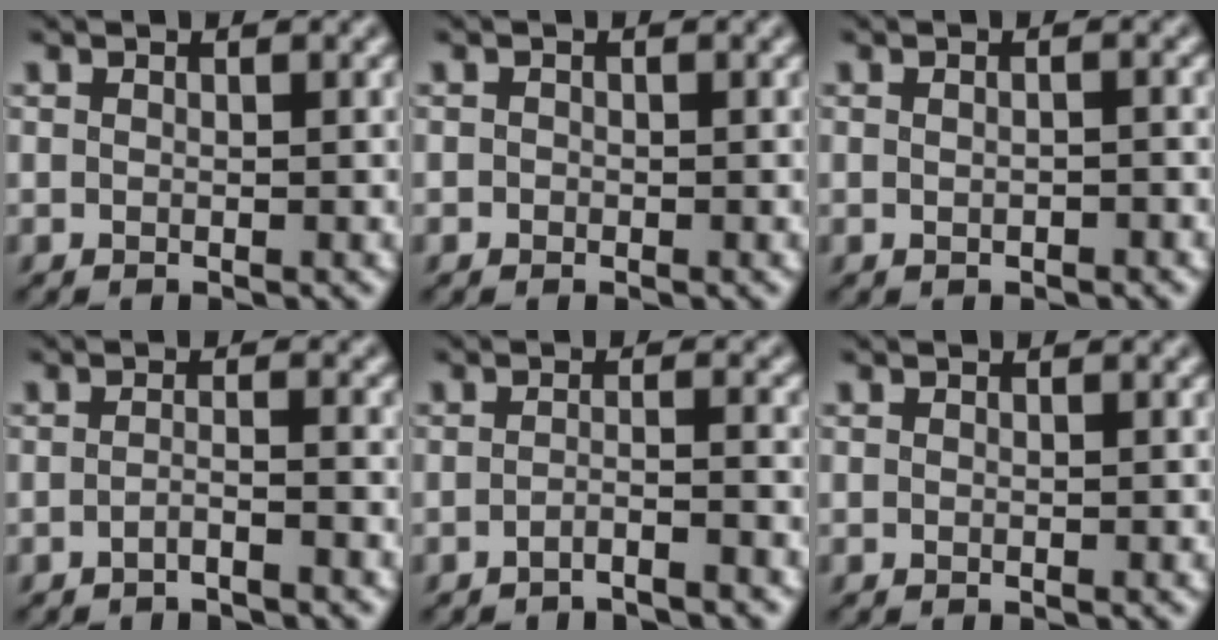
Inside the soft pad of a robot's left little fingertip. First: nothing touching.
{"total": 0.6, "force": [-0.2, 0.5, 0.1], "torque": [0.003, -0.002, -0.008]}
{"total": 1.1, "force": [-0.5, 0.4, 0.9], "torque": [-0.018, 0.001, -0.008]}
{"total": 1.4, "force": [-1.2, -0.1, 0.7], "torque": [-0.017, 0.006, -0.026]}
{"total": 1.7, "force": [-1.5, -0.2, 0.7], "torque": [-0.015, 0.005, -0.033]}
{"total": 0.0}